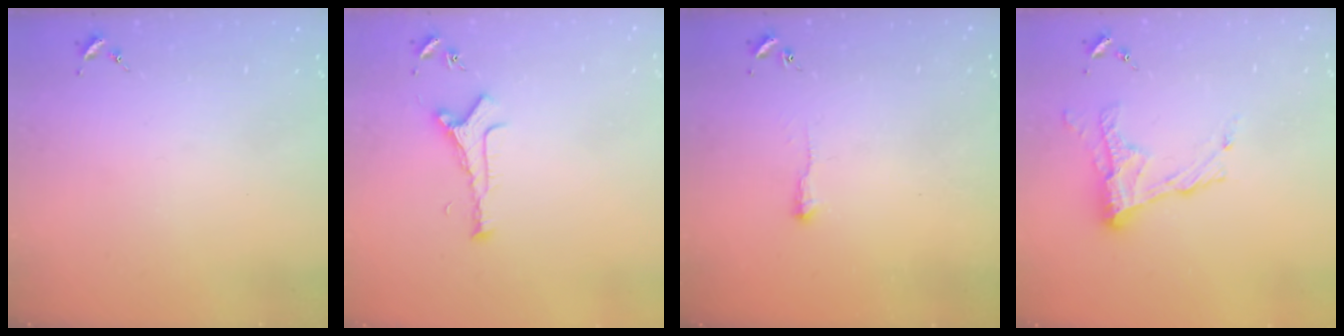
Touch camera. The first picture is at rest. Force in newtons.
{"total": 5.1, "press": 5.0, "slide": 0.7}
{"total": 4.7, "press": 4.7, "slide": 0.3}
{"total": 12.4, "press": 12.4, "slide": 0.8}